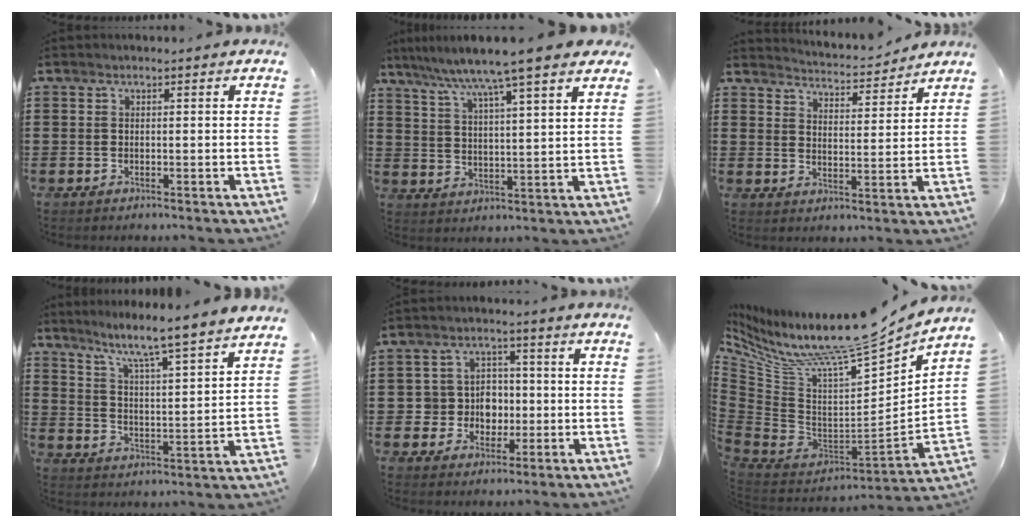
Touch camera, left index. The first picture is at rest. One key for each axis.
{"total": 7.0, "fx": 5.7, "fy": -1.0, "fz": 3.9, "tx": -0.098, "ty": -0.034, "tz": 0.090}
{"total": 3.7, "fx": 3.7, "fy": -0.3, "fz": 0.2, "tx": -0.023, "ty": -0.031, "tz": 0.060}
{"total": 5.8, "fx": 5.1, "fy": -1.3, "fz": 2.6, "tx": -0.073, "ty": -0.052, "tz": 0.074}
{"total": 5.3, "fx": -0.6, "fy": 5.1, "fz": 1.6, "tx": -0.042, "ty": 0.010, "tz": -0.012}
{"total": 11.2, "fx": 9.4, "fy": 1.0, "fz": 6.1, "tx": -0.144, "ty": -0.085, "tz": 0.148}